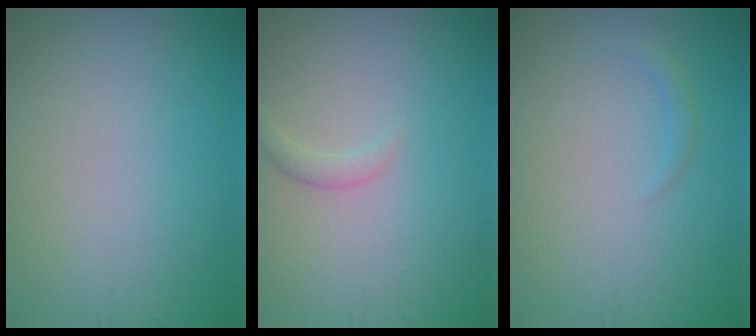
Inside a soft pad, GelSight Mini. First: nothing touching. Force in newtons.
{"total": 1.0, "press": 1.0, "slide": 0.1}
{"total": 0.8, "press": 0.8, "slide": 0.0}